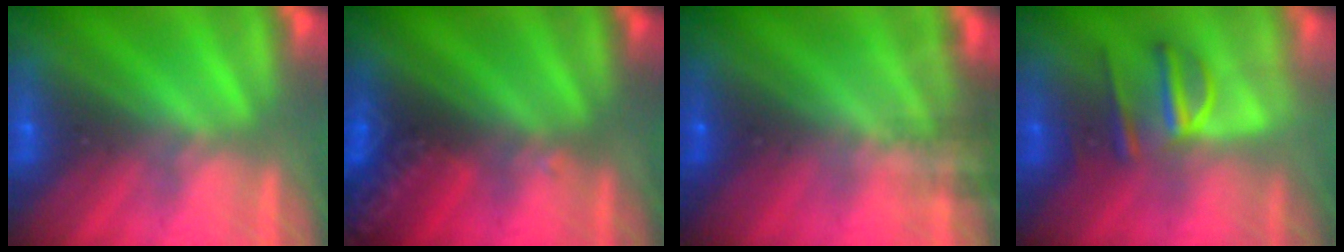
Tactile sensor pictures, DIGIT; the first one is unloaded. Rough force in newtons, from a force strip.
{"total": 2.8}
{"total": 7.6}
{"total": 2.9}